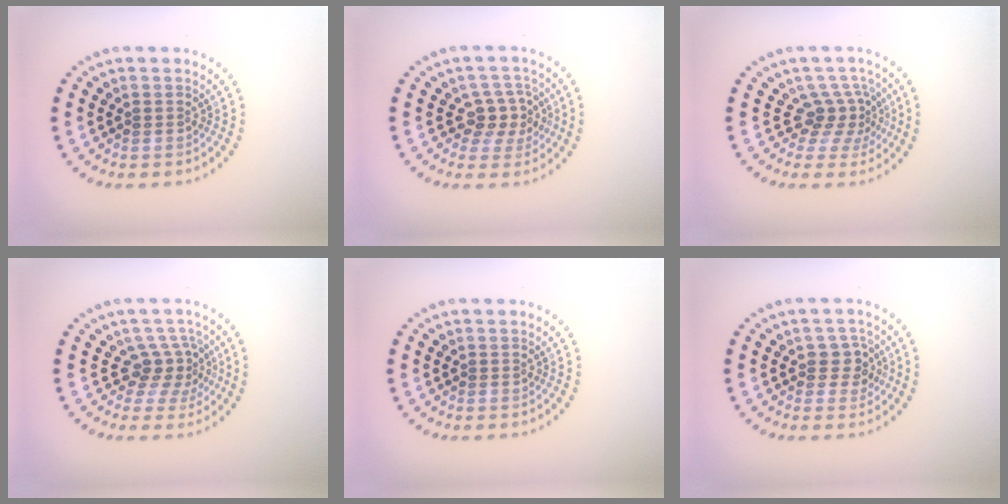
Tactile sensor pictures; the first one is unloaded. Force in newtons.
{"total": 3.0, "press": 2.6, "slide": 1.4}
{"total": 3.0, "press": 2.0, "slide": 2.3}
{"total": 2.9, "press": 2.0, "slide": 2.0}
{"total": 0.0}
{"total": 2.3, "press": 2.1, "slide": 0.9}